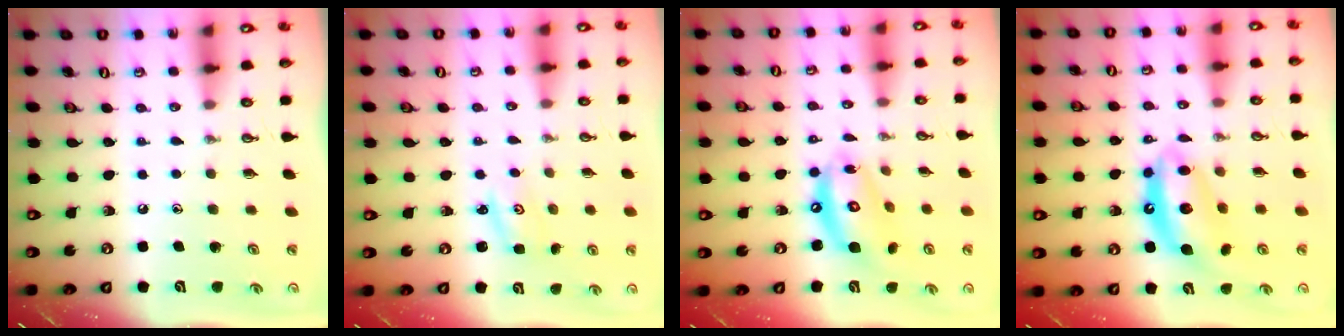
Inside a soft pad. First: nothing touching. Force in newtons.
{"total": 2.0, "press": 2.0, "slide": 0.2}
{"total": 13.8, "press": 13.7, "slide": 1.5}
{"total": 12.5, "press": 12.4, "slide": 1.0}